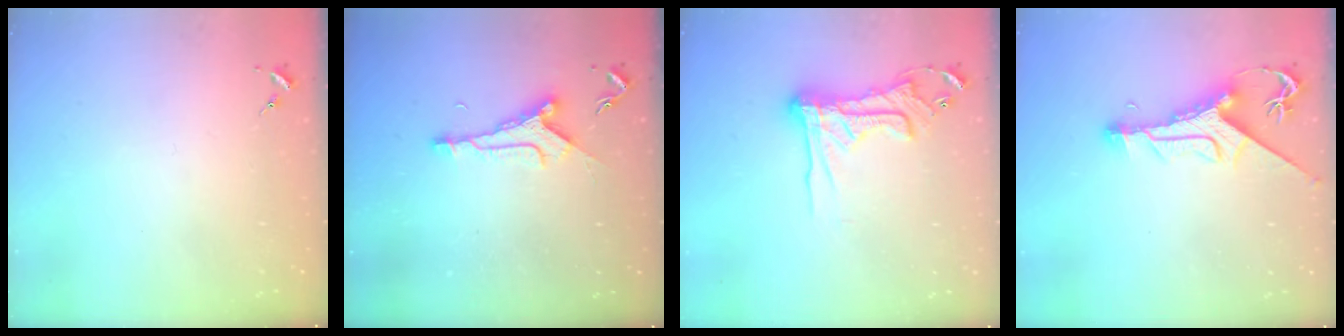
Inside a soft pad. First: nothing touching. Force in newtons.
{"total": 8.7, "press": 8.7, "slide": 0.6}
{"total": 16.6, "press": 16.5, "slide": 1.7}
{"total": 10.1, "press": 10.1, "slide": 1.1}